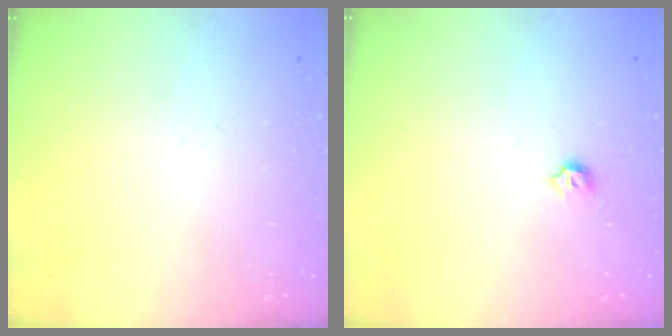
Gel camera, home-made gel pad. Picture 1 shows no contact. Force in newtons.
{"total": 3.7, "press": 3.6, "slide": 0.6}